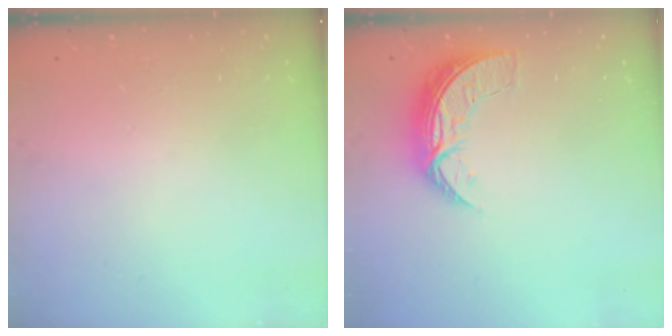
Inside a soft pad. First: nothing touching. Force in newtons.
{"total": 8.1, "press": 8.0, "slide": 0.8}